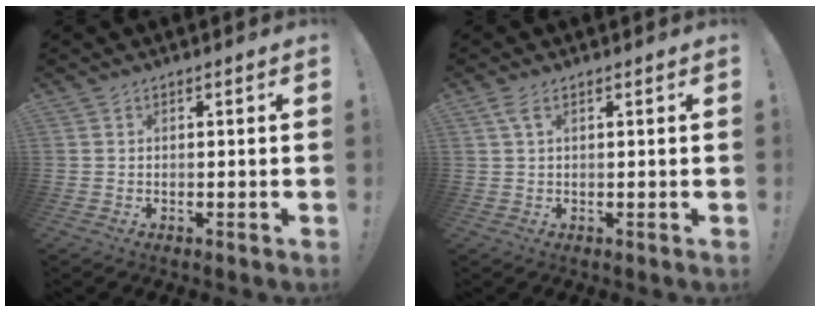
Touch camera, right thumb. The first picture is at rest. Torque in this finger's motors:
{"motor_torque": [0.07, -0.18, 0.33, 0.14, -0.01]}